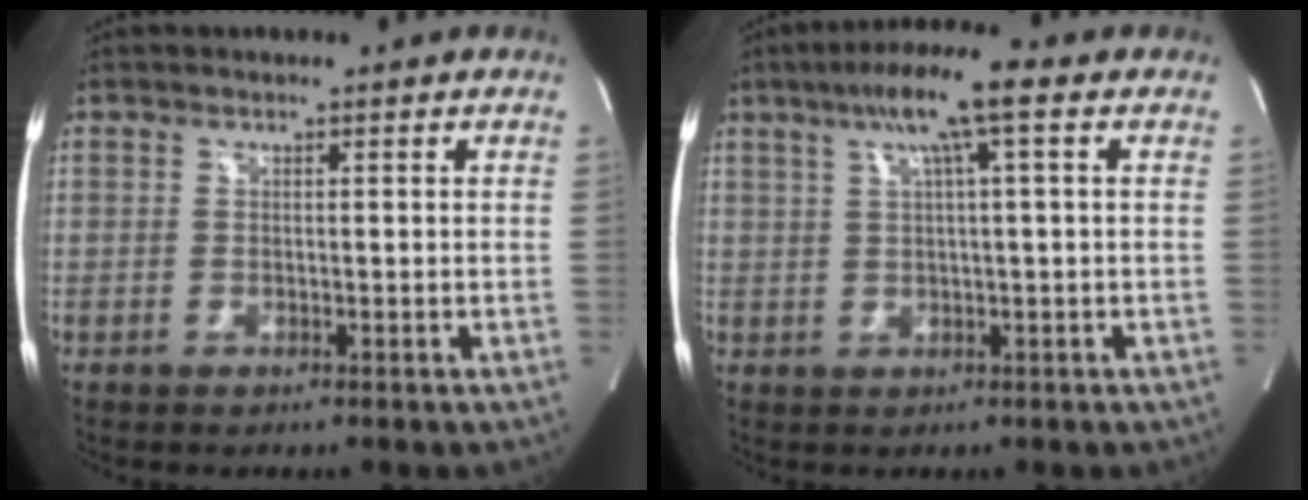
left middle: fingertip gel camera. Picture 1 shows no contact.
{"total": 7.9, "force": [3.5, -0.1, 7.1], "torque": [-0.125, 0.022, 0.057]}